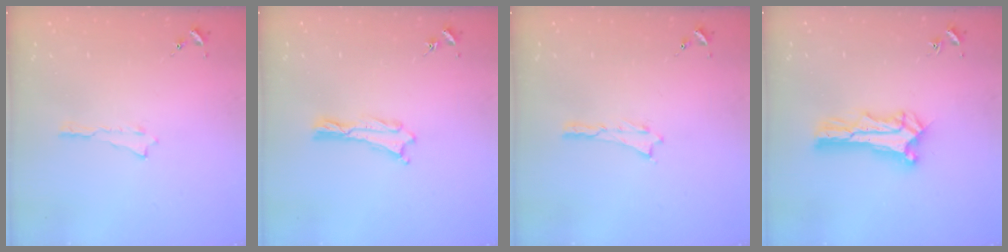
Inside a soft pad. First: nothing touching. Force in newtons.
{"total": 0.0}
{"total": 0.0}
{"total": 2.7, "press": 2.7, "slide": 0.3}